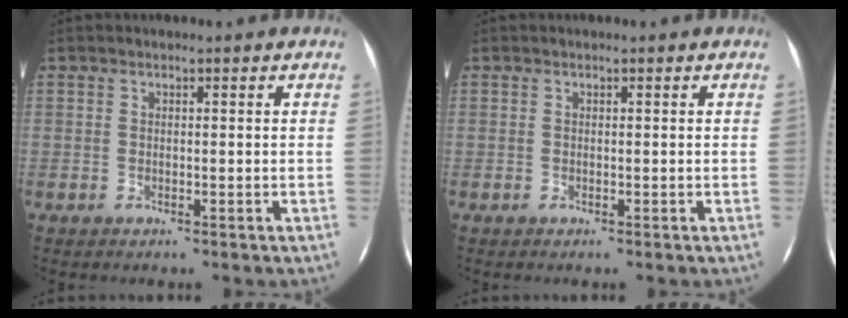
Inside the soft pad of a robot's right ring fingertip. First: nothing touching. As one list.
[{"total": 0.0}]